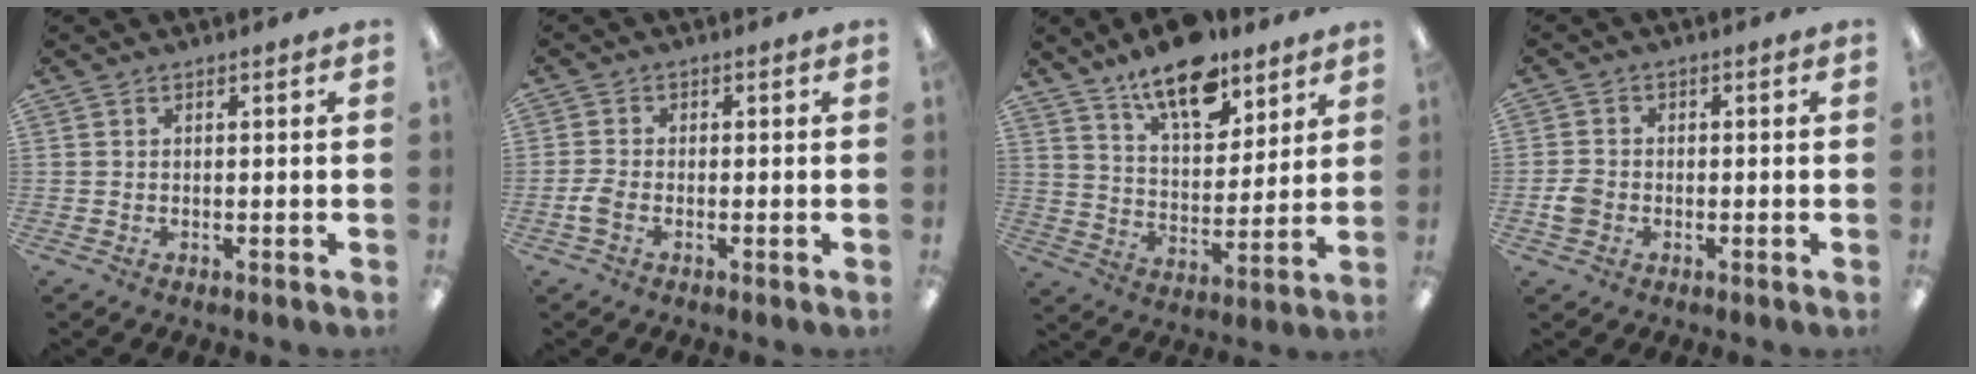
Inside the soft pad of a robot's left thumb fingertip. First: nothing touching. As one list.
[{"total": 2.8, "force": [-1.1, 1.7, 1.9], "torque": [-0.037, 0.004, -0.020]}, {"total": 14.6, "force": [11.1, 6.0, 7.3], "torque": [-0.110, -0.064, 0.194]}, {"total": 3.6, "force": [-1.1, 3.0, 1.6], "torque": [-0.025, 0.009, -0.020]}]